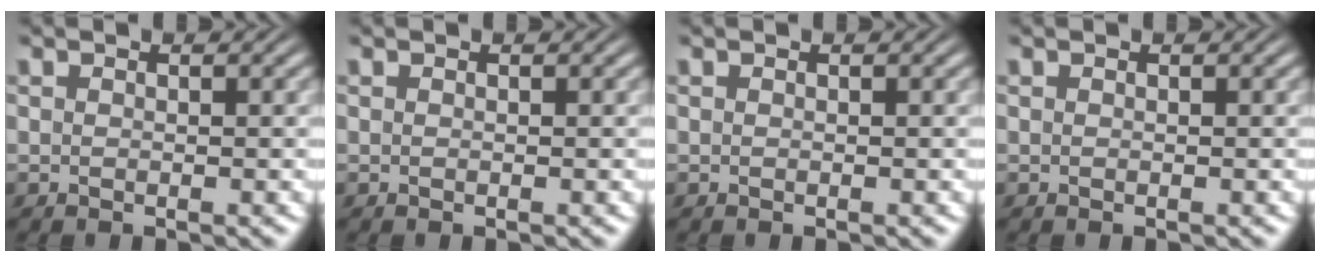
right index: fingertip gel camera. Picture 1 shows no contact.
{"total": 0.0}
{"total": 0.0}
{"total": 0.0}